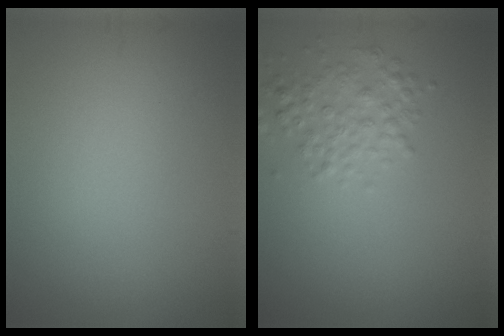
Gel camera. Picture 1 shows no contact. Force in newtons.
{"total": 2.8, "press": 2.8, "slide": 0.1}